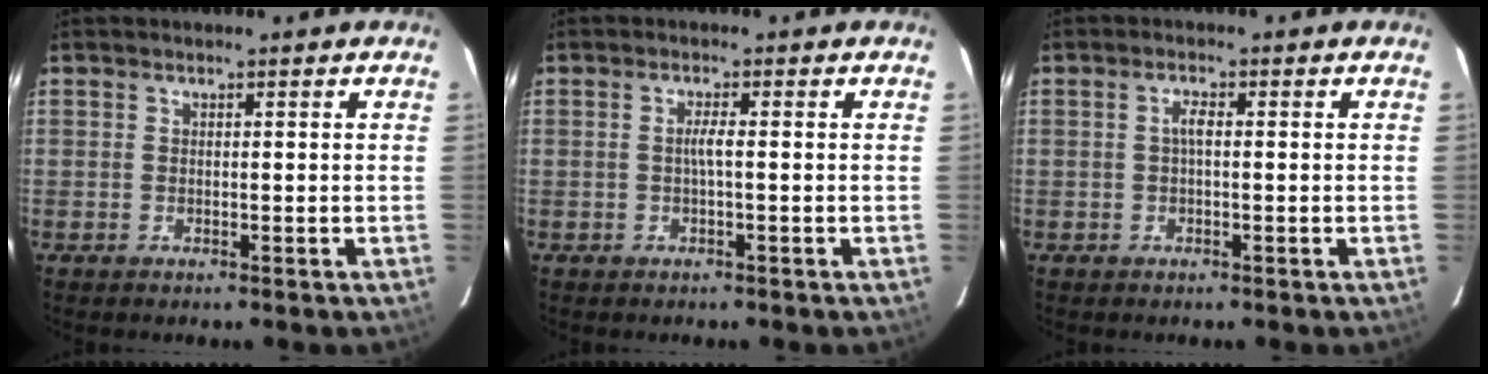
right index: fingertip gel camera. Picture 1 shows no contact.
{"total": 1.6, "force": [-0.3, -0.2, 1.6], "torque": [-0.028, 0.002, -0.007]}
{"total": 1.6, "force": [-0.1, 0.5, 1.6], "torque": [-0.031, 0.006, -0.003]}